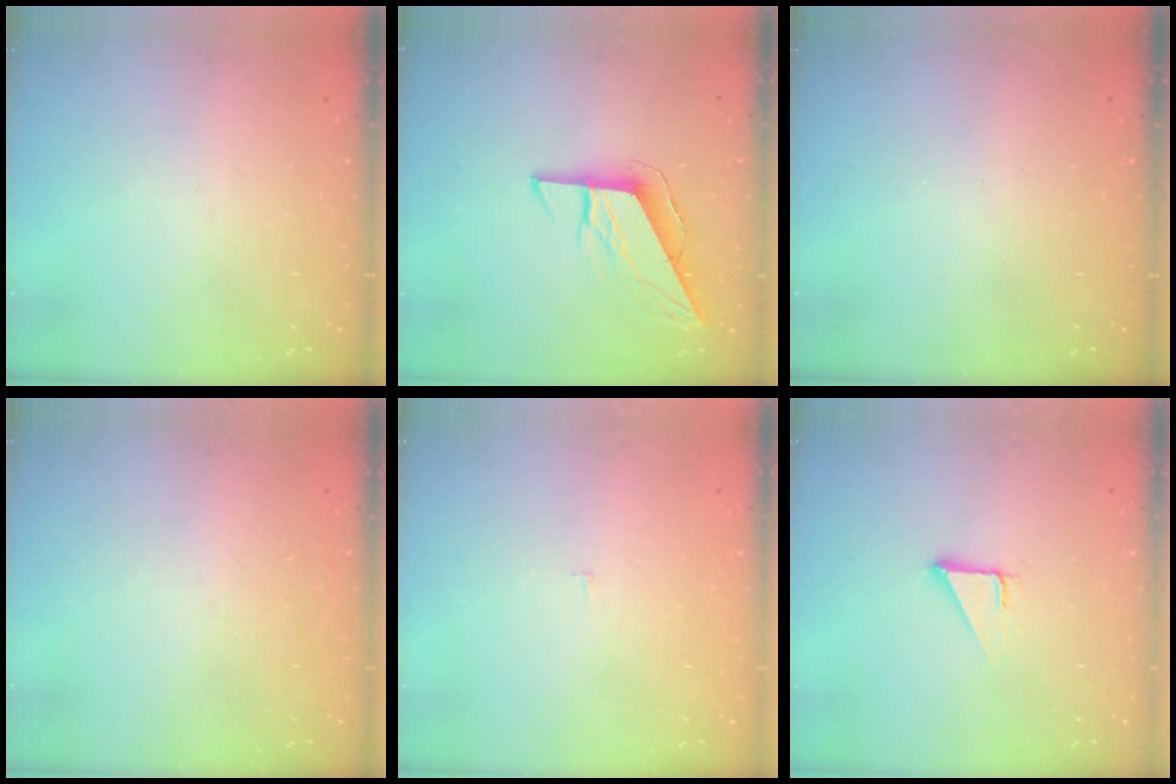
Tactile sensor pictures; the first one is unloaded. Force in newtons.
{"total": 8.2, "press": 8.2, "slide": 0.3}
{"total": 0.0}
{"total": 1.8, "press": 1.7, "slide": 0.4}
{"total": 2.3, "press": 2.3, "slide": 0.2}
{"total": 3.0, "press": 3.0, "slide": 0.1}